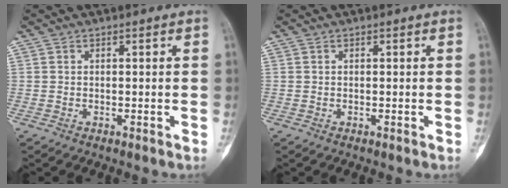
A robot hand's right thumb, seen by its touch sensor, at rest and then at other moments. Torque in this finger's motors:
{"motor_torque": [0.21, 0.11, -0.06, -0.05, 0.10]}